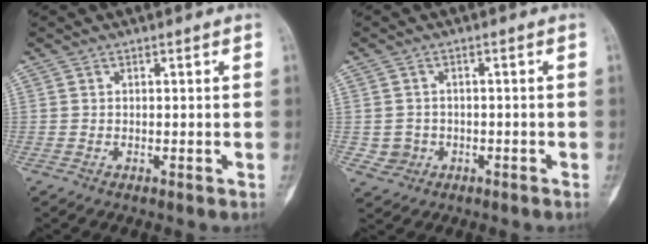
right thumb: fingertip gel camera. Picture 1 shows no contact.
{"total": 3.0, "force": [-0.6, 2.9, 0.5], "torque": [0.005, 0.007, -0.009]}